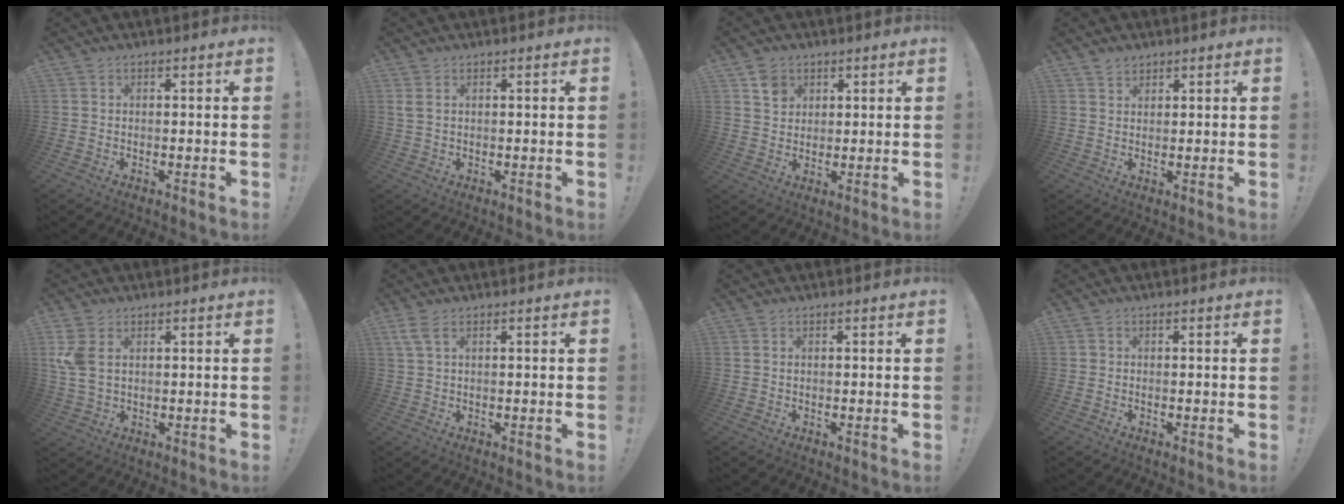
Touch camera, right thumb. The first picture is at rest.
{"total": 2.0, "force": [0.9, 1.0, 1.4], "torque": [-0.036, 0.006, 0.020]}
{"total": 4.8, "force": [2.7, 3.8, 1.2], "torque": [-0.008, -0.011, 0.048]}
{"total": 2.3, "force": [1.9, 1.2, 0.4], "torque": [0.003, -0.011, 0.033]}
{"total": 6.6, "force": [2.1, 4.2, 4.6], "torque": [-0.107, -0.004, 0.041]}
{"total": 3.5, "force": [1.7, 1.3, 2.9], "torque": [-0.065, 0.005, 0.033]}
{"total": 0.0}
{"total": 0.6, "force": [0.1, 0.6, 0.0], "torque": [-0.007, 0.004, 0.003]}